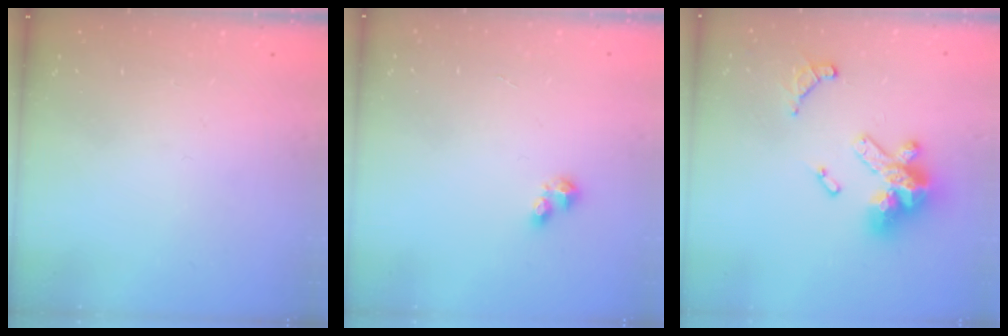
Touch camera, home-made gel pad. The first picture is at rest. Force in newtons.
{"total": 2.5, "press": 2.5, "slide": 0.4}
{"total": 14.2, "press": 14.2, "slide": 1.0}